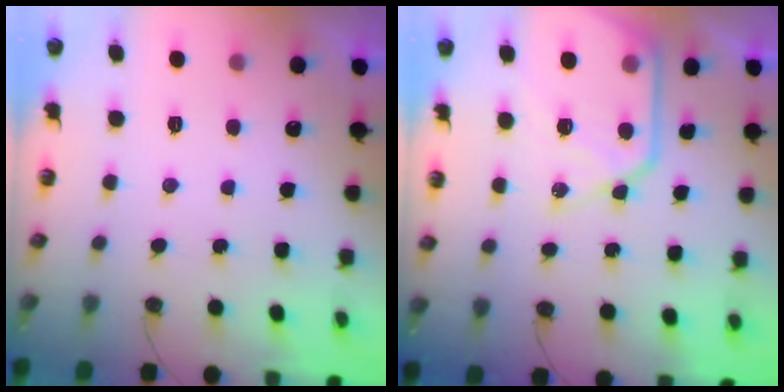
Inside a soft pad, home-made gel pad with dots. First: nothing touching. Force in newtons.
{"total": 13.9, "press": 13.8, "slide": 1.4}